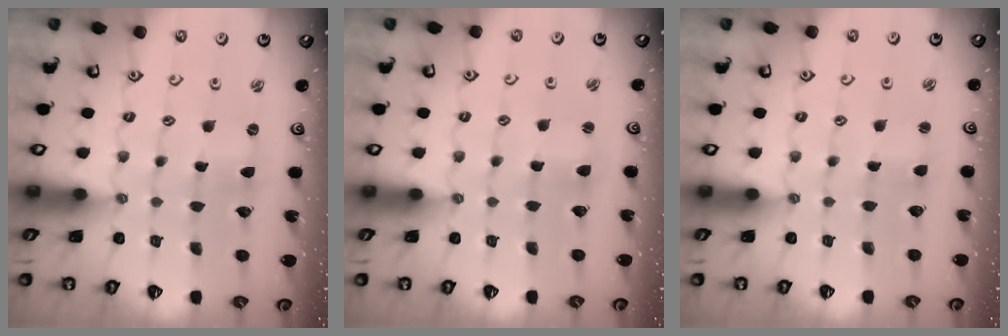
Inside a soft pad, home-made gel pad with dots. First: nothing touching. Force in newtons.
{"total": 2.5, "press": 2.5, "slide": 0.3}
{"total": 1.6, "press": 1.6, "slide": 0.2}